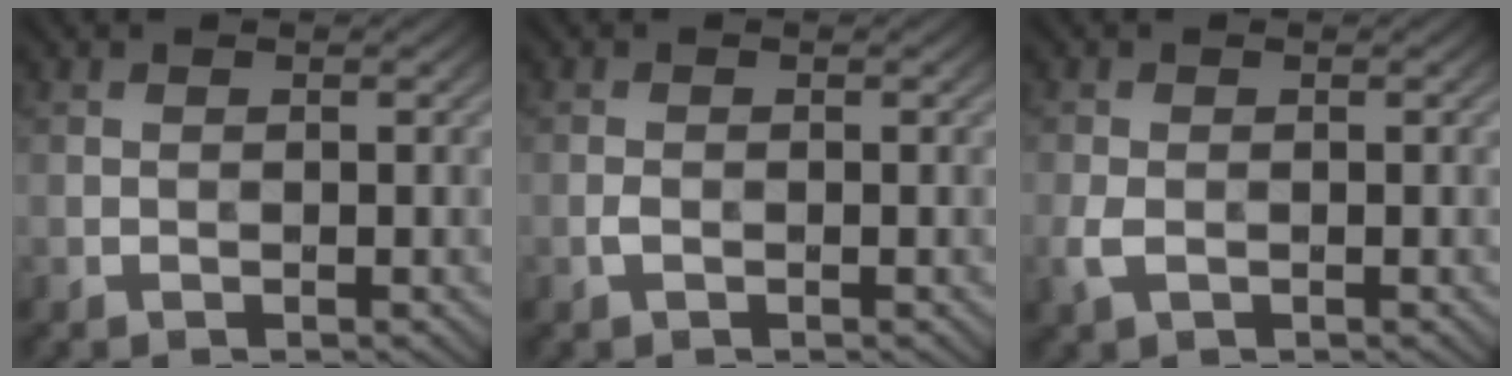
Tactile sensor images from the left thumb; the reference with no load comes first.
{"total": 0.8, "force": [-0.3, 0.4, 0.6], "torque": [-0.016, 0.000, -0.009]}
{"total": 2.3, "force": [-0.8, 1.4, 1.6], "torque": [-0.048, -0.007, -0.016]}